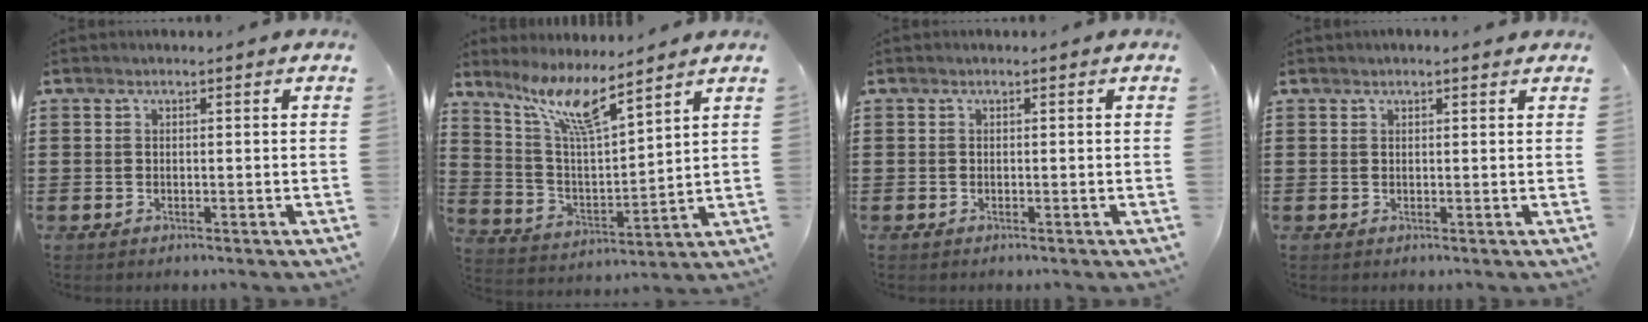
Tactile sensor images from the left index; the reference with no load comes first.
{"total": 9.6, "force": [7.1, 1.2, 6.3], "torque": [-0.143, -0.034, 0.126]}
{"total": 0.0}
{"total": 0.9, "force": [0.8, 0.2, 0.4], "torque": [-0.009, 0.002, 0.014]}